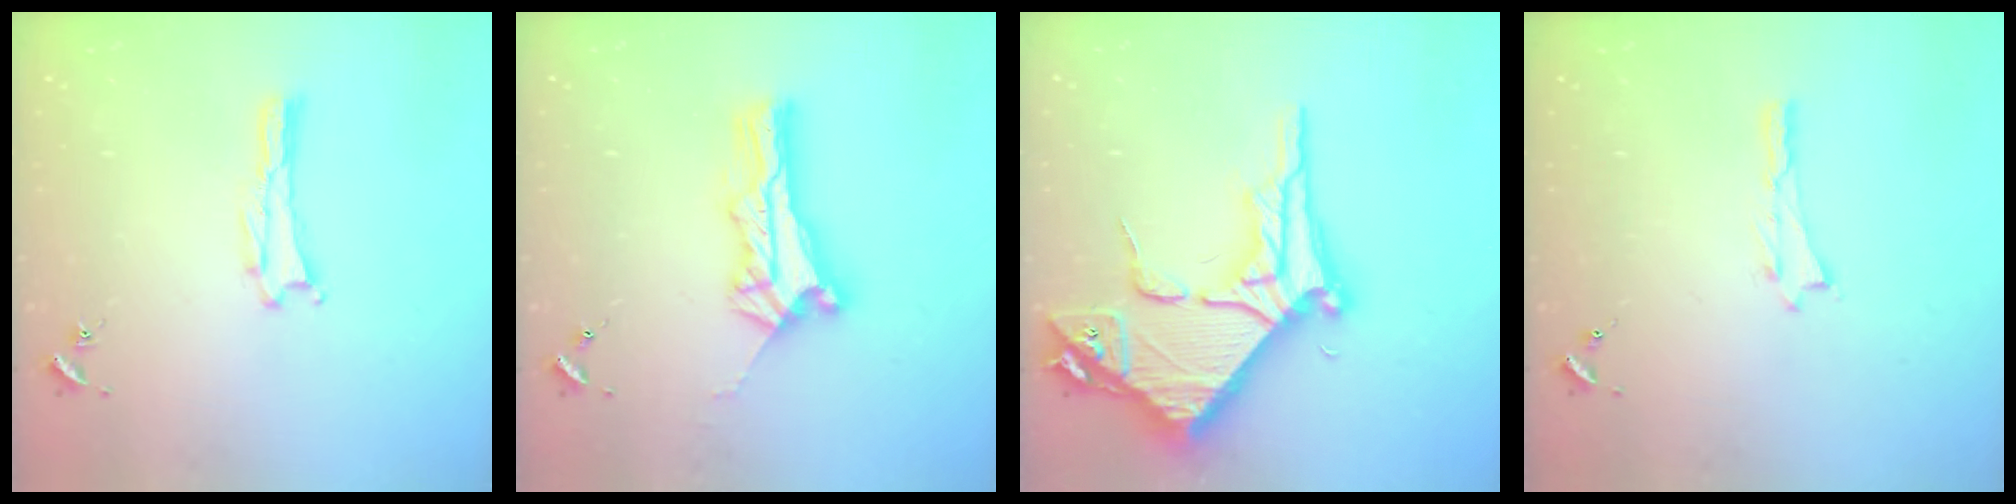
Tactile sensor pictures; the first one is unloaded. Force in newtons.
{"total": 6.0, "press": 6.0, "slide": 0.4}
{"total": 10.5, "press": 10.4, "slide": 1.2}
{"total": 0.0}